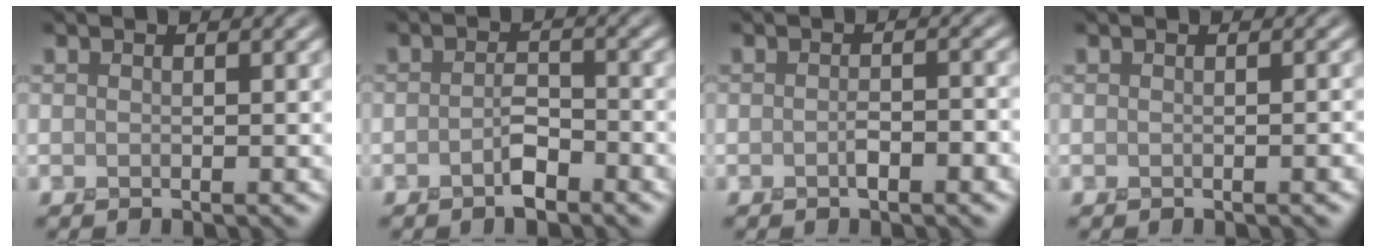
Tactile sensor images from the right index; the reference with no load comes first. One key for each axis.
{"total": 1.8, "fx": -1.2, "fy": 0.6, "fz": 1.1, "tx": -0.022, "ty": 0.006, "tz": -0.023}
{"total": 1.8, "fx": -0.7, "fy": 0.5, "fz": 1.6, "tx": -0.029, "ty": 0.005, "tz": -0.012}
{"total": 0.7, "fx": -0.3, "fy": 0.2, "fz": 0.7, "tx": -0.007, "ty": 0.000, "tz": -0.008}